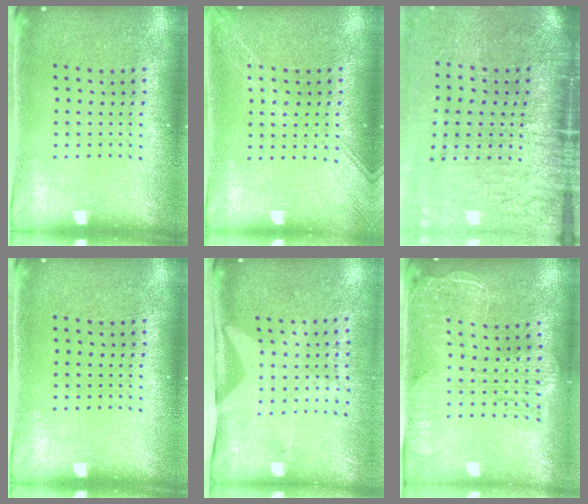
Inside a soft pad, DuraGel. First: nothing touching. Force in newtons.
{"total": 3.0, "press": 3.0, "slide": 0.5}
{"total": 4.4, "press": 3.5, "slide": 2.5}
{"total": 0.0}
{"total": 2.1, "press": 1.5, "slide": 1.4}
{"total": 2.3, "press": 2.0, "slide": 1.0}